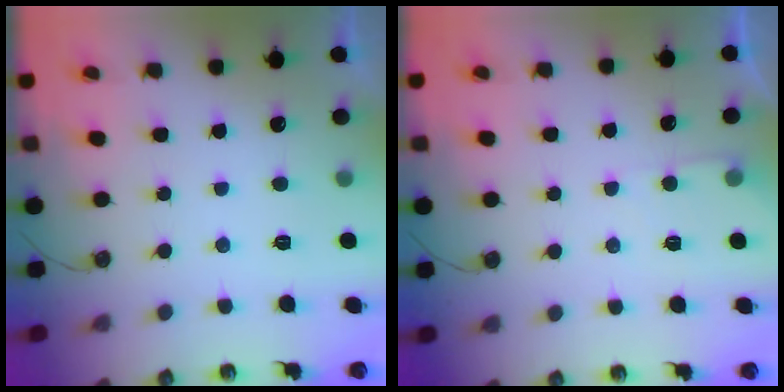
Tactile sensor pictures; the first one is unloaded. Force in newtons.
{"total": 3.8, "press": 3.7, "slide": 0.6}